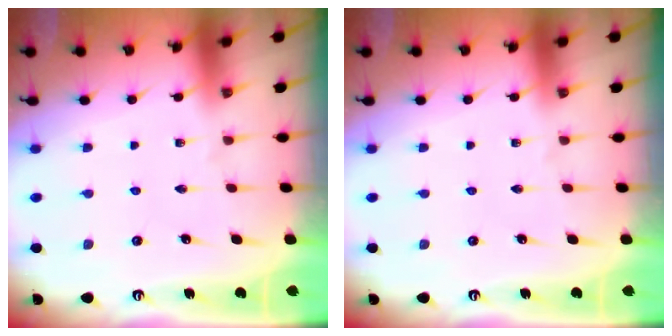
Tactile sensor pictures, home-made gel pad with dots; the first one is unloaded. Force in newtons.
{"total": 0.0}